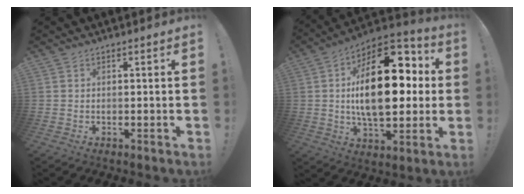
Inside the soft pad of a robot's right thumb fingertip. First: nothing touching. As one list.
[{"total": 25.9, "force": [2.7, 13.8, 21.8], "torque": [-0.348, -0.001, 0.043]}]